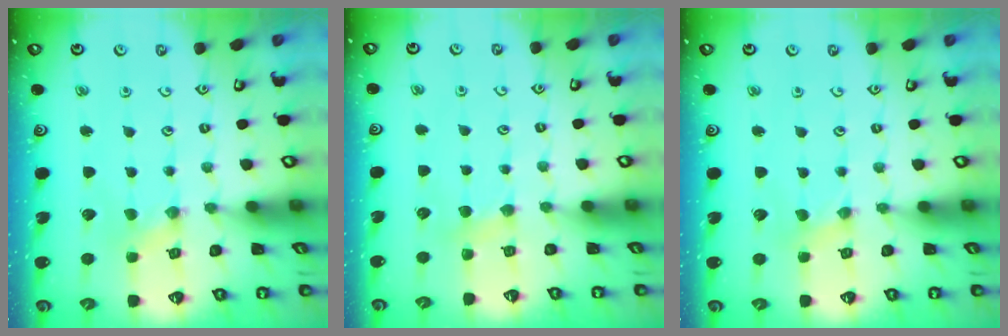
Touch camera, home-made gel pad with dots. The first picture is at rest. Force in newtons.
{"total": 3.8, "press": 3.7, "slide": 0.7}
{"total": 1.4, "press": 1.3, "slide": 0.3}